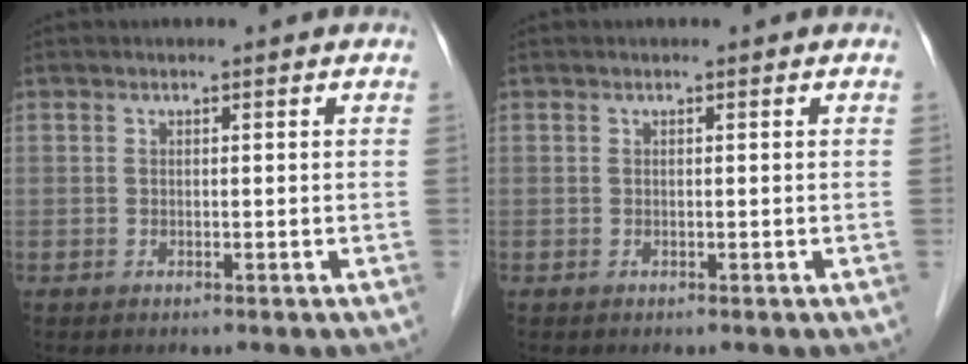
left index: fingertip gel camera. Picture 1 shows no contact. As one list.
[{"total": 0.0}]